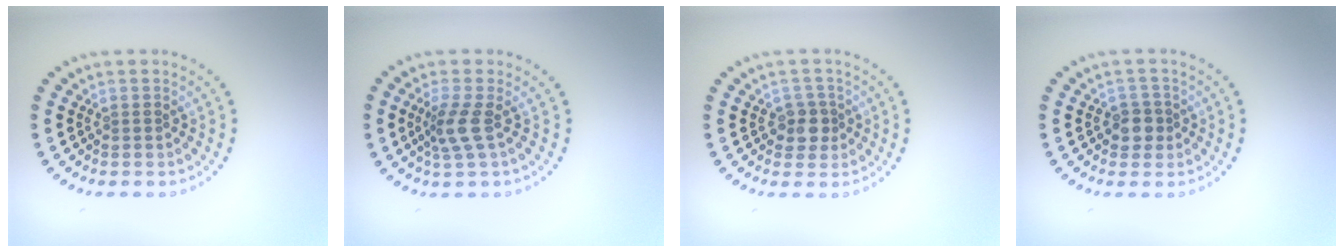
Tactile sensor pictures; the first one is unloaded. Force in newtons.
{"total": 2.4, "press": 1.9, "slide": 1.6}
{"total": 2.1, "press": 1.7, "slide": 1.1}
{"total": 1.8, "press": 1.6, "slide": 0.8}